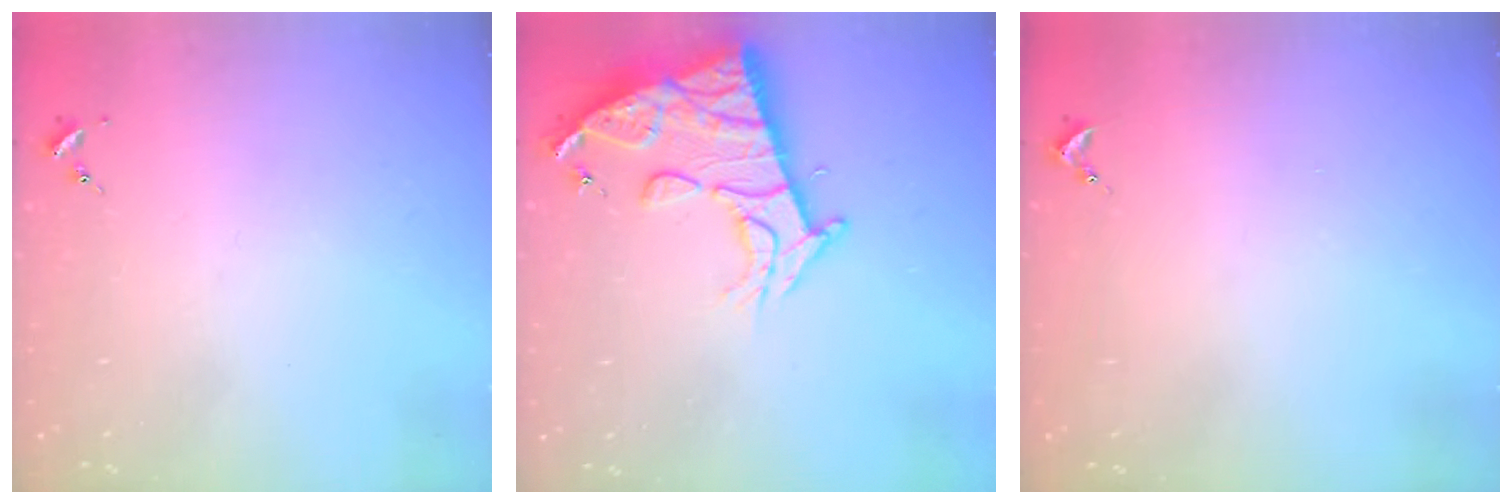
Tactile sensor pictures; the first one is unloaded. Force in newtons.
{"total": 15.1, "press": 15.0, "slide": 1.5}
{"total": 0.9, "press": 0.9, "slide": 0.1}